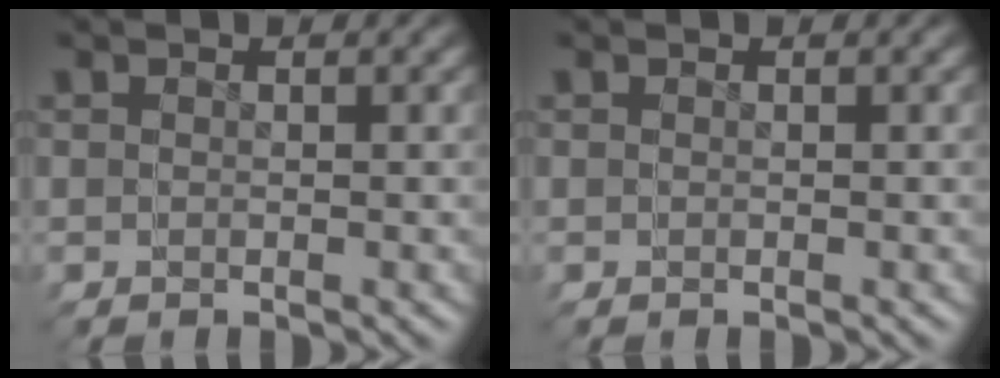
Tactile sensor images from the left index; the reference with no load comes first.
{"total": 0.0}